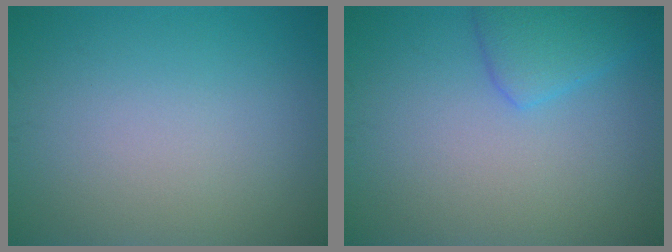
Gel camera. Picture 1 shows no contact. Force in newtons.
{"total": 2.8, "press": 2.7, "slide": 0.2}